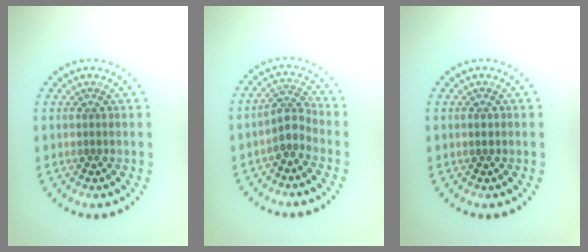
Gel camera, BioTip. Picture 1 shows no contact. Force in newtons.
{"total": 2.3, "press": 1.7, "slide": 1.6}
{"total": 0.8, "press": 0.8, "slide": 0.1}